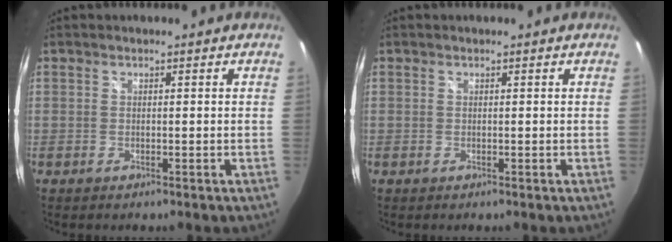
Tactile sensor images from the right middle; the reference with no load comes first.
{"total": 0.0}